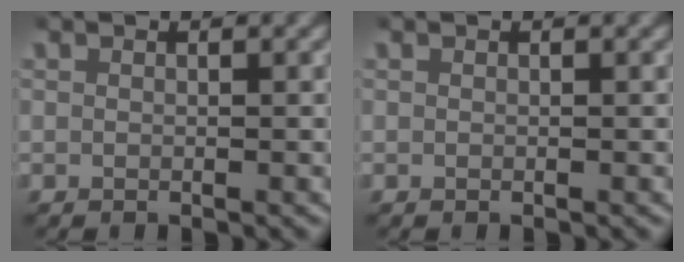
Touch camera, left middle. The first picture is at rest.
{"total": 0.0}